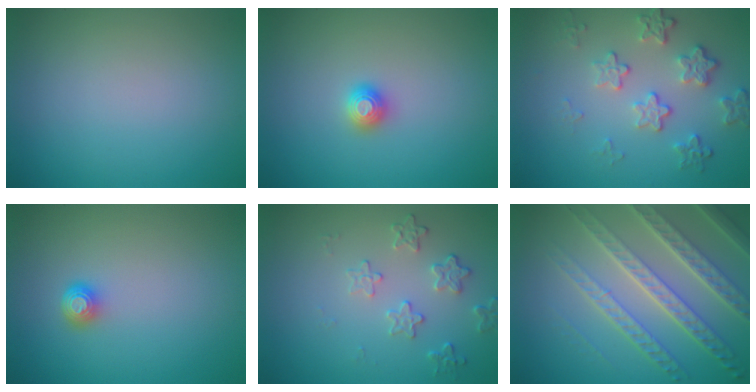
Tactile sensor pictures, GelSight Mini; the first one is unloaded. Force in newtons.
{"total": 1.2, "press": 1.2, "slide": 0.3}
{"total": 4.1, "press": 3.1, "slide": 2.6}
{"total": 1.5, "press": 1.2, "slide": 0.9}
{"total": 2.2, "press": 1.6, "slide": 1.6}
{"total": 7.9, "press": 5.4, "slide": 5.8}